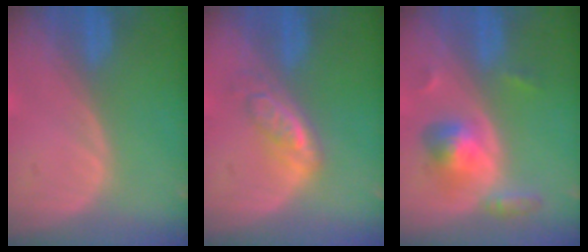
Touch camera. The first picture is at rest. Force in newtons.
{"total": 5.0, "press": 4.6, "slide": 2.0}
{"total": 5.5, "press": 5.5, "slide": 0.2}